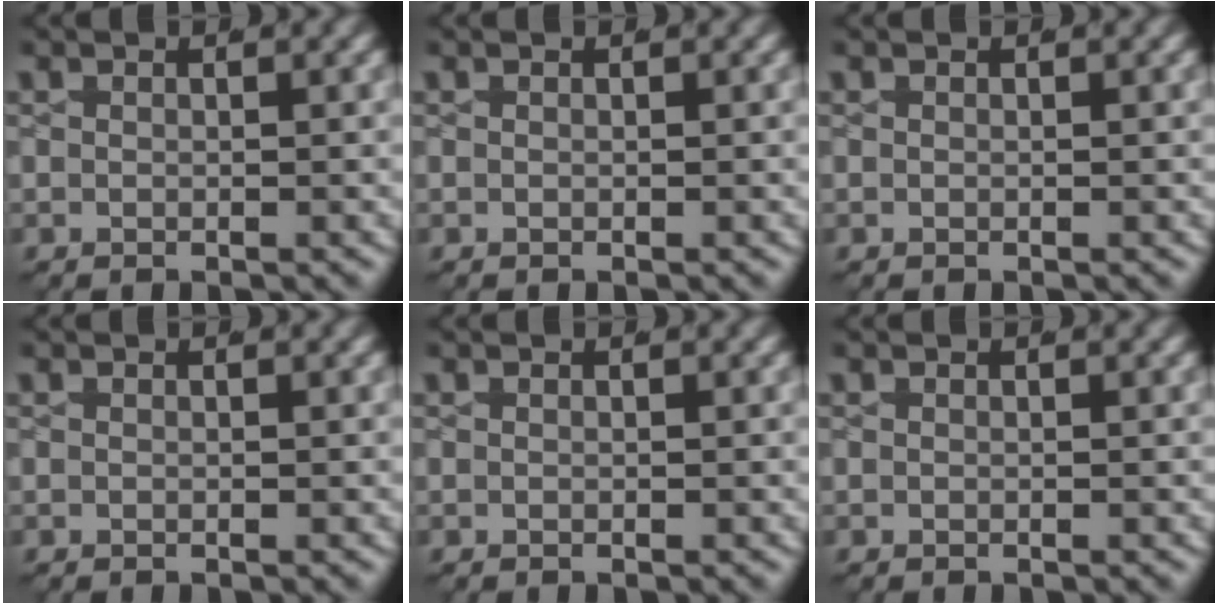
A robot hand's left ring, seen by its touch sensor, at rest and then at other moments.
{"total": 0.0}
{"total": 0.0}
{"total": 0.0}
{"total": 0.0}
{"total": 0.0}